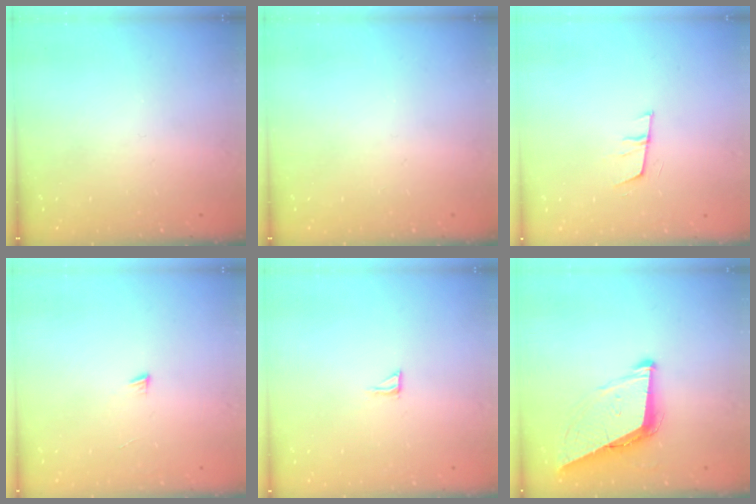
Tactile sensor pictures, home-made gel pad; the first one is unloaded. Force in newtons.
{"total": 0.0}
{"total": 6.2, "press": 5.6, "slide": 2.7}
{"total": 3.0, "press": 3.0, "slide": 0.3}
{"total": 3.6, "press": 3.6, "slide": 0.4}
{"total": 8.7, "press": 8.4, "slide": 2.4}